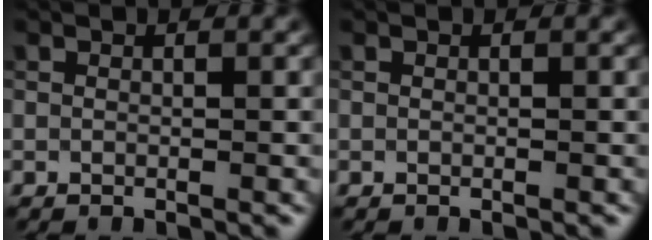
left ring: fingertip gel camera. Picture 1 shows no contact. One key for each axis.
{"total": 0.0}